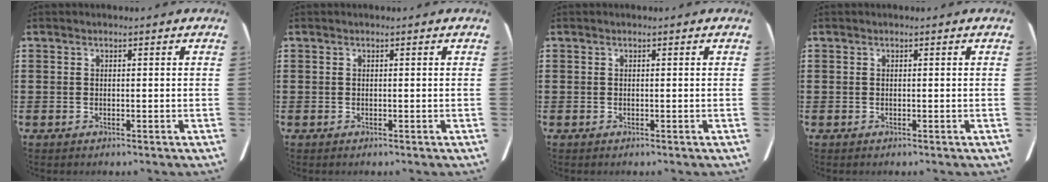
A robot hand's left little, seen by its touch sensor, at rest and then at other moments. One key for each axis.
{"total": 0.0}
{"total": 0.0}
{"total": 0.0}